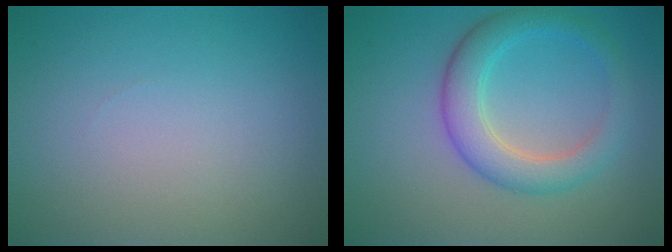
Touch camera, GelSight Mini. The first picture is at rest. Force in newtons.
{"total": 4.4, "press": 4.4, "slide": 0.1}